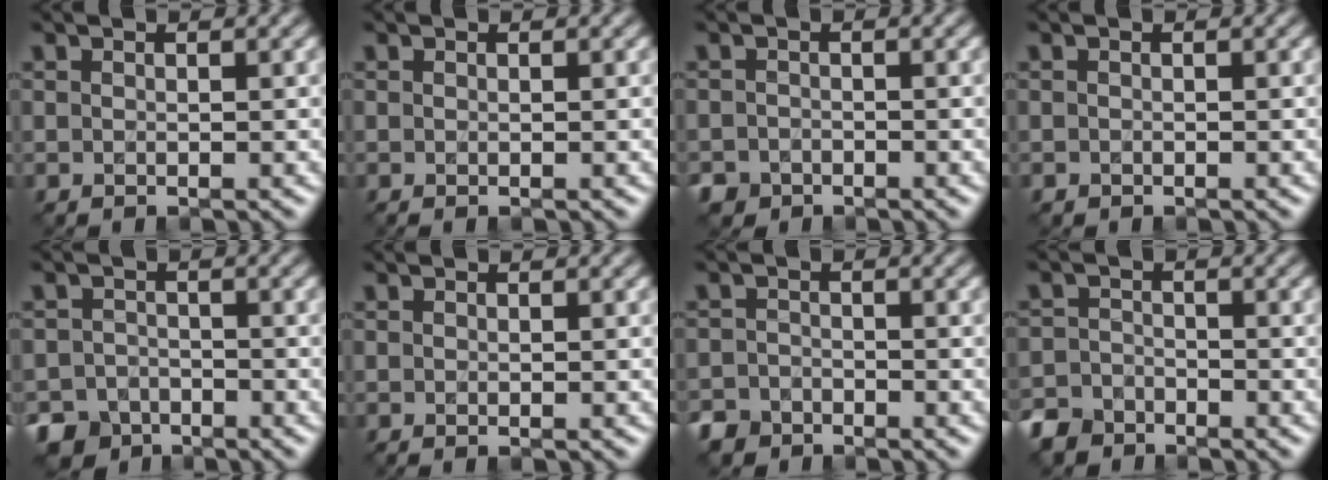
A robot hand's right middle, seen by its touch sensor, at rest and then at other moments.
{"total": 0.0}
{"total": 2.1, "force": [-1.4, 1.7, 0.1], "torque": [0.004, -0.006, -0.021]}
{"total": 0.5, "force": [-0.2, 0.5, 0.1], "torque": [-0.002, -0.001, -0.003]}
{"total": 4.6, "force": [-3.4, 3.0, 0.6], "torque": [0.005, -0.001, -0.061]}
{"total": 0.0}
{"total": 2.7, "force": [-2.2, 1.6, -0.1], "torque": [0.002, -0.003, -0.045]}
{"total": 3.5, "force": [-2.9, 1.9, 0.1], "torque": [-0.005, -0.007, -0.061]}